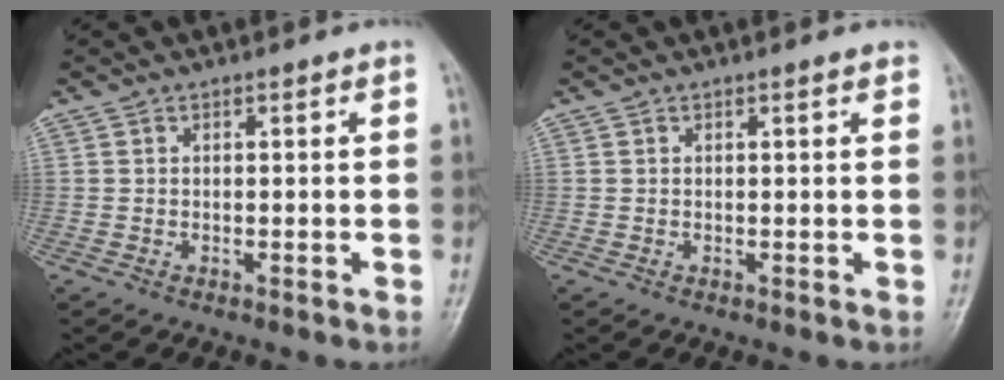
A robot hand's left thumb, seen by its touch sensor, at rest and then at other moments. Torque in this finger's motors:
{"motor_torque": [-0.36, 0.12, -0.29, -0.10, 0.02]}